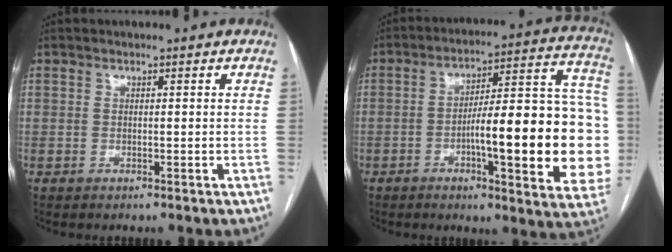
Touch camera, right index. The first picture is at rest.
{"total": 23.8, "force": [-4.0, 4.2, 23.1], "torque": [-0.241, 0.029, -0.047]}